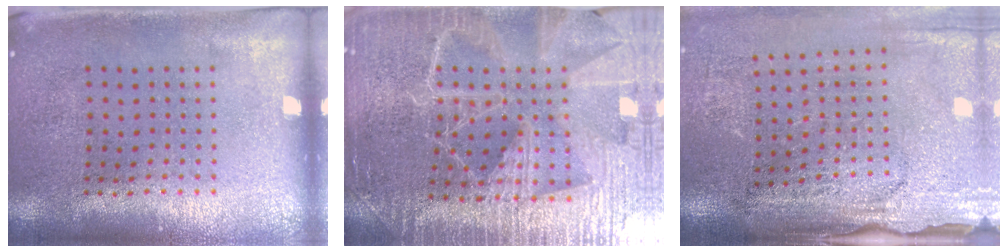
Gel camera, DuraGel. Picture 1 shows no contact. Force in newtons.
{"total": 5.2, "press": 4.8, "slide": 2.0}
{"total": 3.7, "press": 3.2, "slide": 1.9}